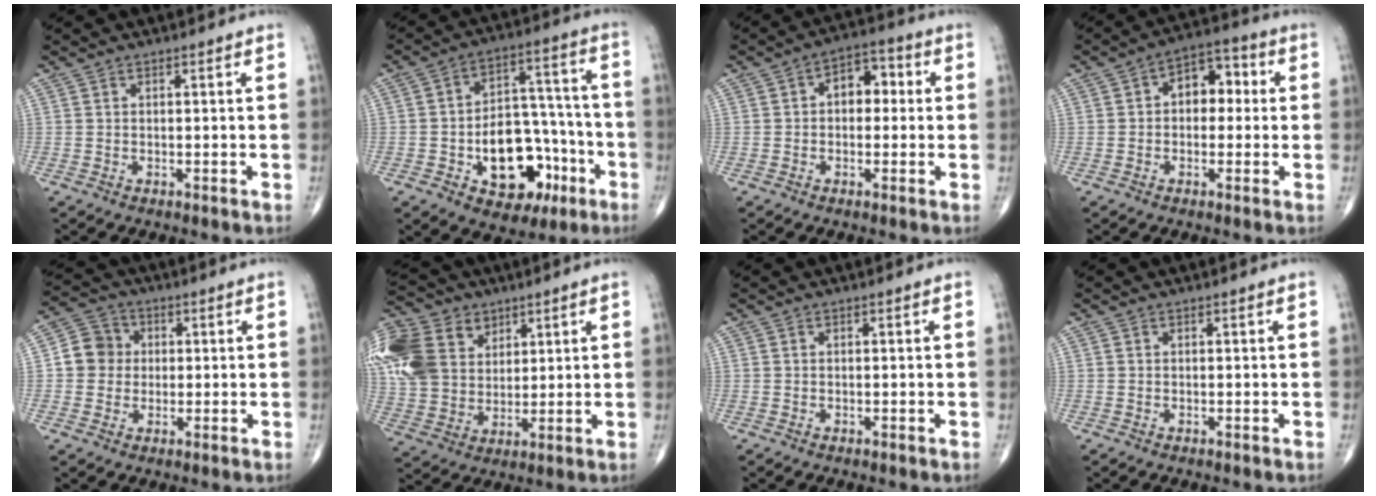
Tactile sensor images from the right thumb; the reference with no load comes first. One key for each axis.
{"total": 17.7, "fx": -6.4, "fy": 11.4, "fz": 11.9, "tx": -0.121, "ty": 0.059, "tz": -0.085}
{"total": 7.2, "fx": 0.7, "fy": 4.8, "fz": 5.4, "tx": -0.049, "ty": 0.025, "tz": 0.001}
{"total": 8.5, "fx": 0.9, "fy": 5.6, "fz": 6.3, "tx": -0.058, "ty": 0.030, "tz": 0.004}
{"total": 6.8, "fx": 0.4, "fy": 6.4, "fz": 2.3, "tx": -0.016, "ty": 0.012, "tz": -0.005}
{"total": 21.4, "fx": 7.5, "fy": 16.0, "fz": 12.0, "tx": -0.276, "ty": 0.020, "tz": 0.146}
{"total": 0.0}
{"total": 0.0}